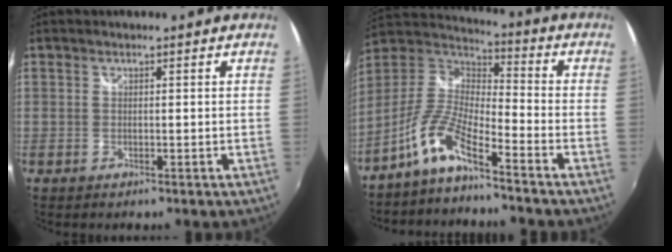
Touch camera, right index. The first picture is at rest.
{"total": 9.8, "force": [-6.8, 2.0, 6.8], "torque": [-0.152, 0.010, -0.142]}